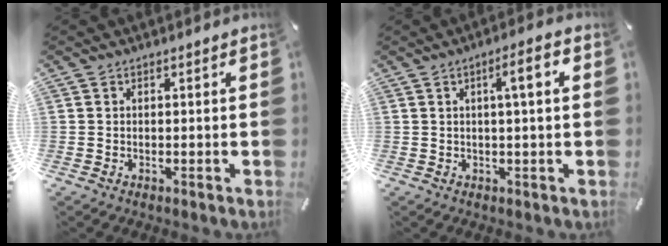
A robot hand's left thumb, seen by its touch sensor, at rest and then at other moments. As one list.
[{"total": 5.8, "force": [1.2, 0.7, 5.7], "torque": [-0.093, -0.003, 0.013]}]